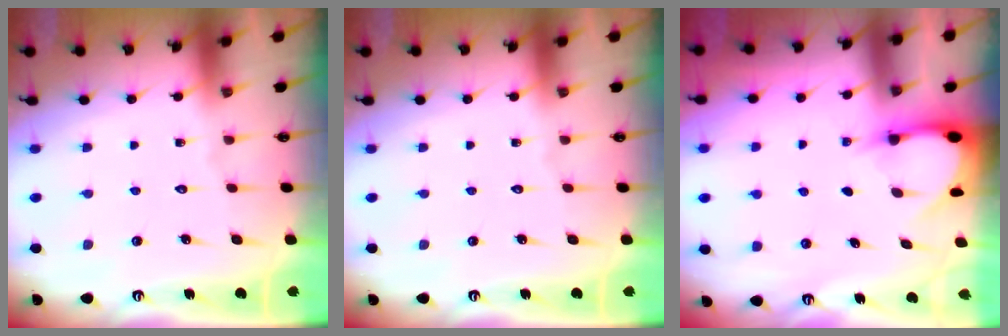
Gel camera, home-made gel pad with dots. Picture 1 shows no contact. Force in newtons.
{"total": 0.0}
{"total": 3.0, "press": 3.0, "slide": 0.4}